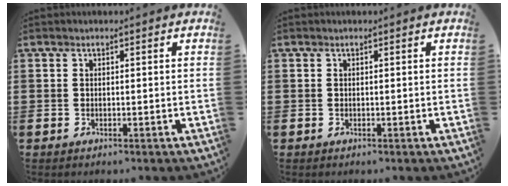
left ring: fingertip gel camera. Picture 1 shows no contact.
{"total": 0.0}